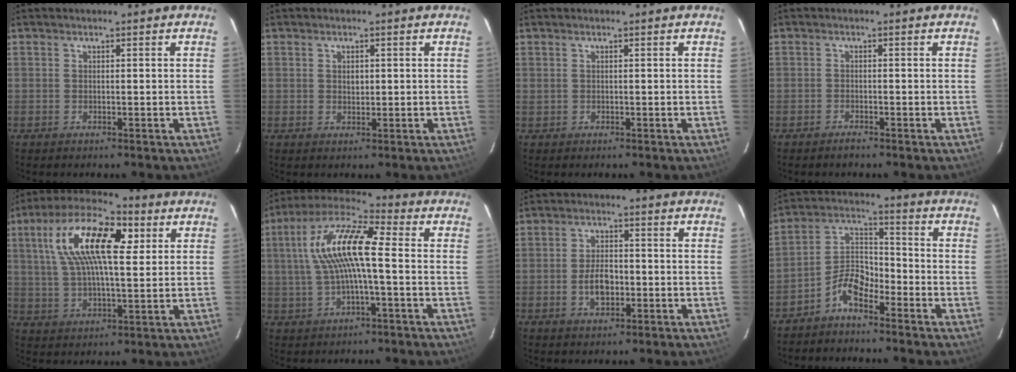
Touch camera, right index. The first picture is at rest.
{"total": 1.5, "force": [0.4, 1.2, 0.9], "torque": [-0.014, 0.003, 0.007]}
{"total": 0.0}
{"total": 1.2, "force": [-1.1, 0.2, 0.4], "torque": [-0.011, 0.000, -0.023]}
{"total": 16.9, "force": [5.5, 6.6, 14.6], "torque": [-0.276, 0.031, 0.089]}
{"total": 13.6, "force": [0.8, 3.4, 13.2], "torque": [-0.258, 0.023, 0.008]}
{"total": 5.3, "force": [-1.4, 3.1, 4.1], "torque": [-0.081, 0.004, -0.019]}
{"total": 6.7, "force": [-4.8, 2.8, 3.7], "torque": [-0.078, 0.020, -0.097]}